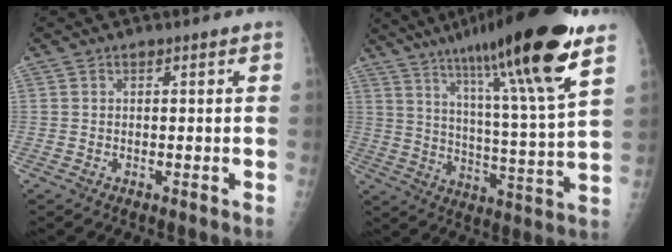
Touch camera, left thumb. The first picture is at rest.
{"total": 23.5, "force": [14.9, 1.4, 18.1], "torque": [-0.272, -0.054, 0.236]}